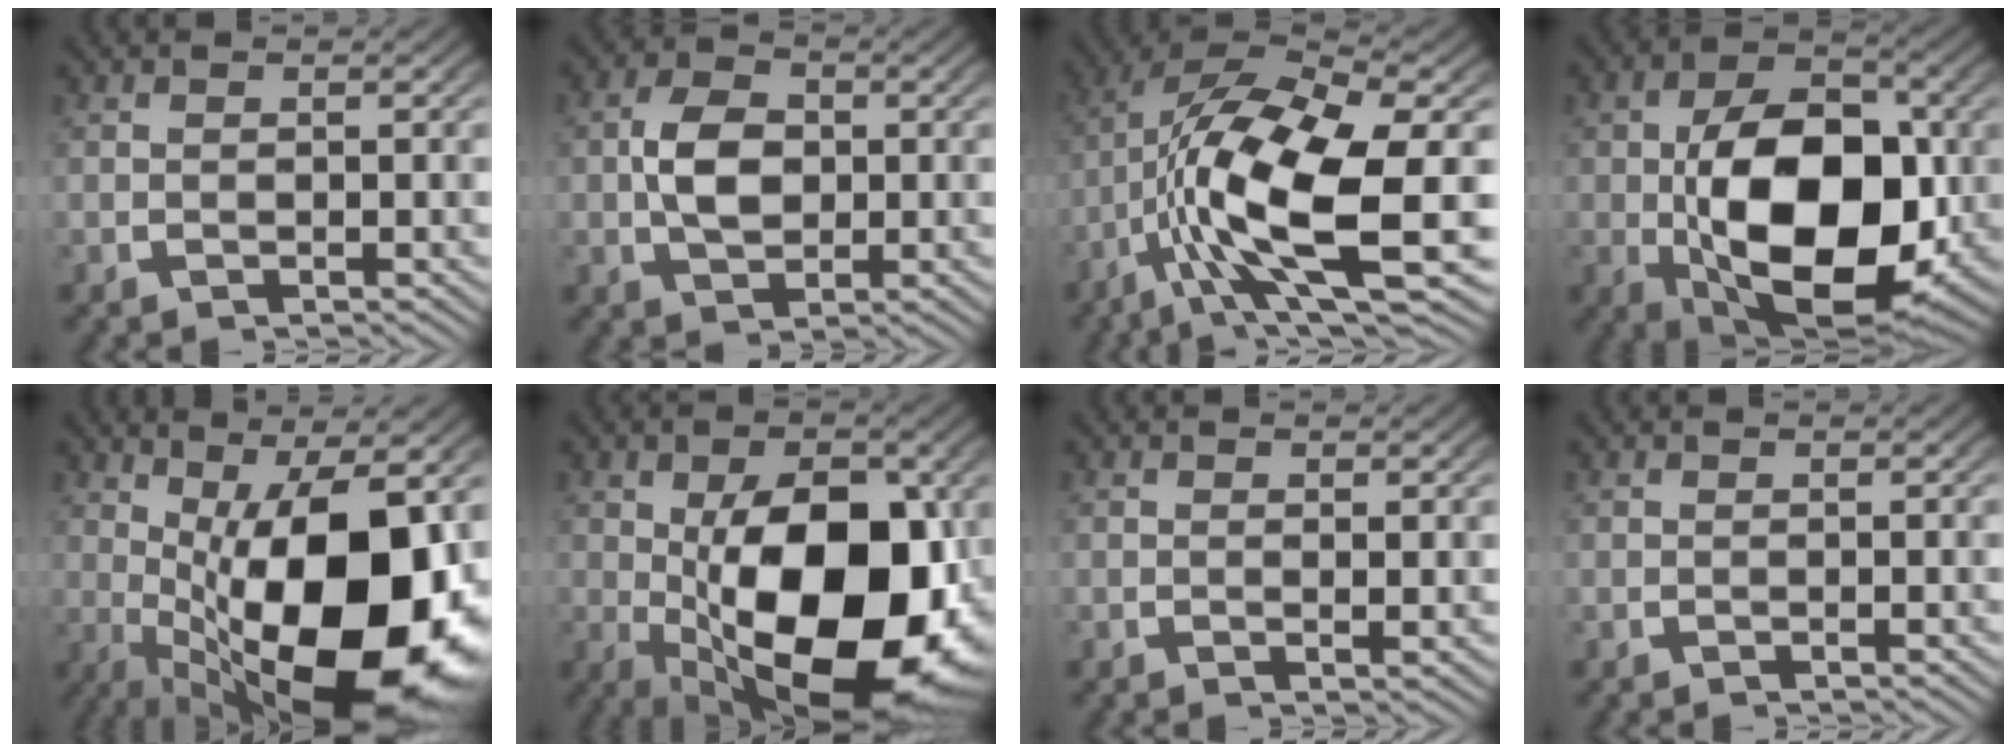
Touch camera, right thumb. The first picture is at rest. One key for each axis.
{"total": 5.3, "fx": 0.1, "fy": 3.7, "fz": 3.9, "tx": -0.076, "ty": -0.012, "tz": 0.010}
{"total": 14.7, "fx": -2.0, "fy": 7.6, "fz": 12.4, "tx": -0.247, "ty": -0.048, "tz": -0.014}
{"total": 18.5, "fx": -2.3, "fy": 11.4, "fz": 14.4, "tx": -0.264, "ty": -0.069, "tz": -0.006}
{"total": 22.1, "fx": -2.1, "fy": 11.8, "fz": 18.6, "tx": -0.301, "ty": -0.059, "tz": 0.011}
{"total": 21.5, "fx": -3.6, "fy": 12.6, "fz": 17.1, "tx": -0.286, "ty": -0.078, "tz": -0.016}
{"total": 0.8, "fx": 0.4, "fy": 0.1, "fz": 0.7, "tx": -0.008, "ty": -0.001, "tz": 0.006}
{"total": 0.0}